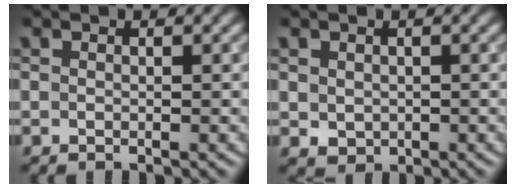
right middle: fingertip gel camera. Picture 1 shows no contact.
{"total": 1.3, "force": [0.3, 1.1, 0.6], "torque": [-0.013, -0.003, 0.008]}